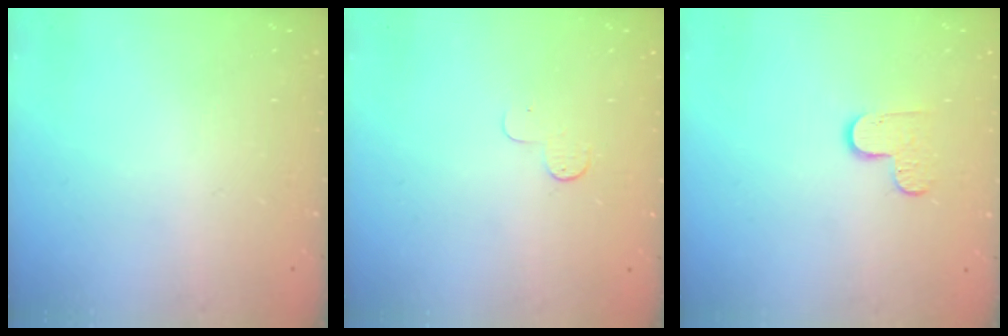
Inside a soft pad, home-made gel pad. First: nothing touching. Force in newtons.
{"total": 3.9, "press": 3.9, "slide": 0.4}
{"total": 5.5, "press": 5.5, "slide": 0.6}